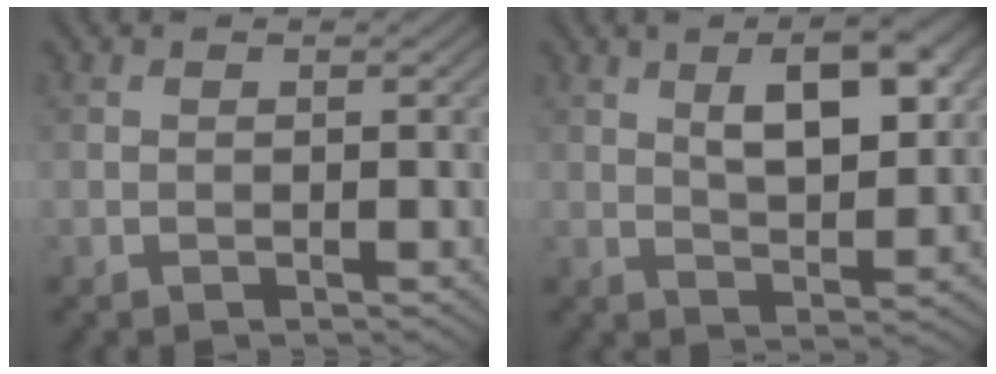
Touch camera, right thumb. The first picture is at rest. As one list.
[{"total": 8.7, "force": [3.2, 3.6, 7.2], "torque": [-0.110, 0.009, 0.051]}]